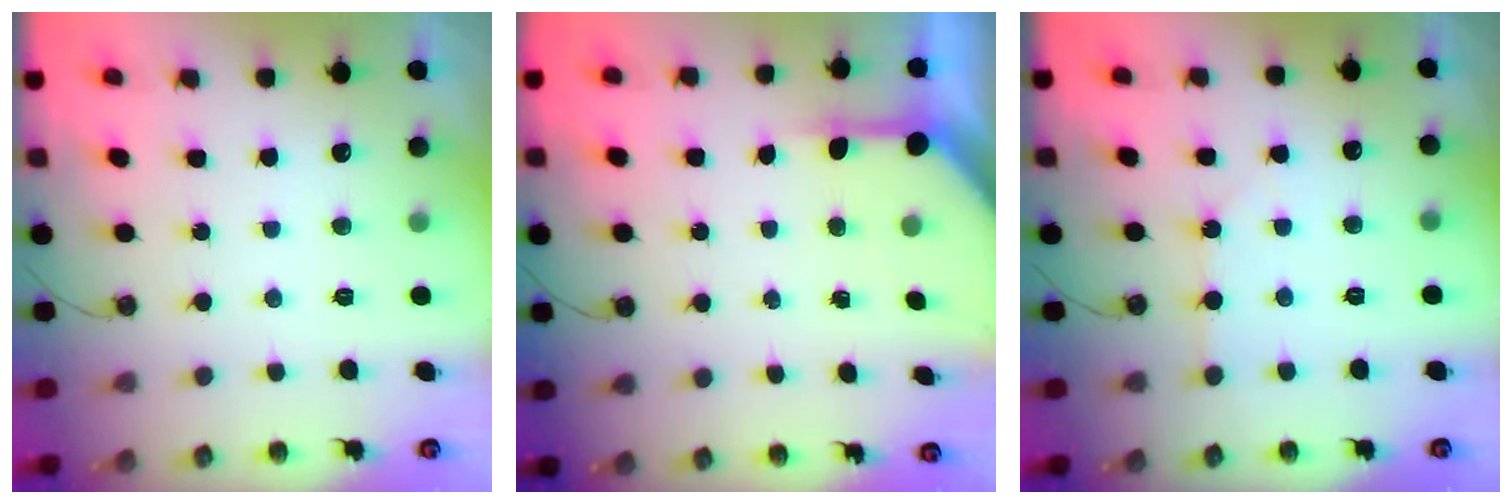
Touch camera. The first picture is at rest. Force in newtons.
{"total": 5.7, "press": 5.7, "slide": 0.4}
{"total": 3.4, "press": 3.4, "slide": 0.5}